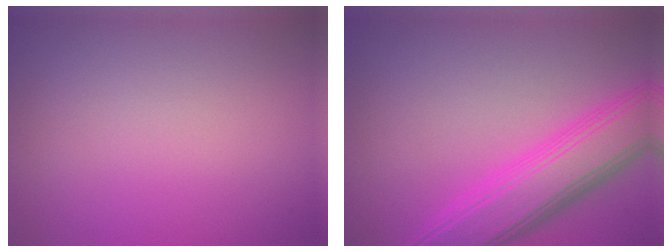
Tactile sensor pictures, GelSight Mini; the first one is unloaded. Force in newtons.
{"total": 7.0, "press": 7.0, "slide": 0.2}